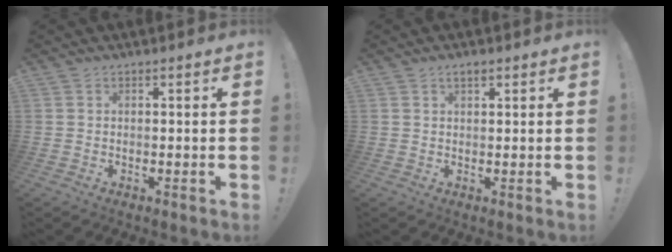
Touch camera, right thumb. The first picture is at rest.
{"total": 1.8, "force": [1.2, 0.7, 1.2], "torque": [-0.024, 0.001, 0.022]}